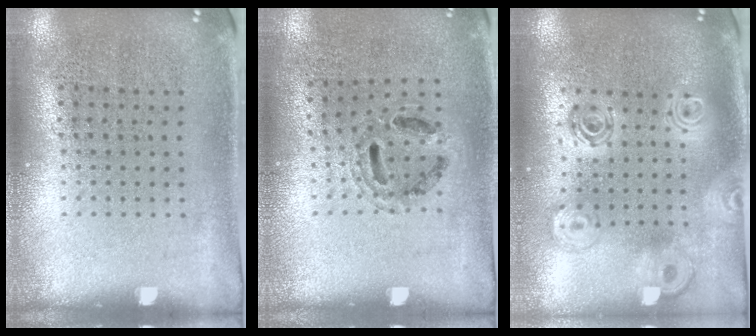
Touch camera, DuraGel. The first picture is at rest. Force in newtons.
{"total": 0.8, "press": 0.8, "slide": 0.2}
{"total": 2.2, "press": 1.8, "slide": 1.3}